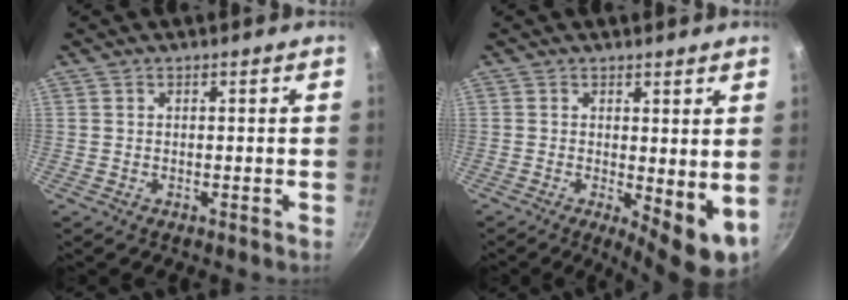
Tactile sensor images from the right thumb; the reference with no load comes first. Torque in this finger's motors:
{"motor_torque": [-0.12, 0.45, 0.14, -0.47, 0.17]}